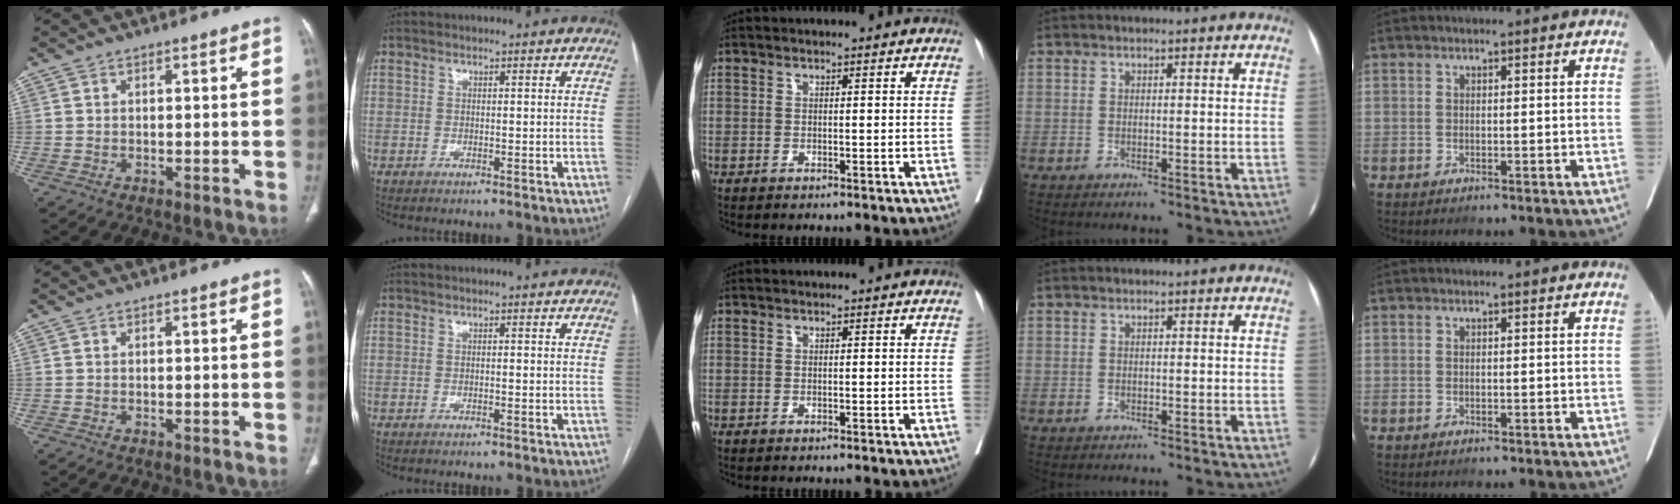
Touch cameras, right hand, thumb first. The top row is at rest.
{}